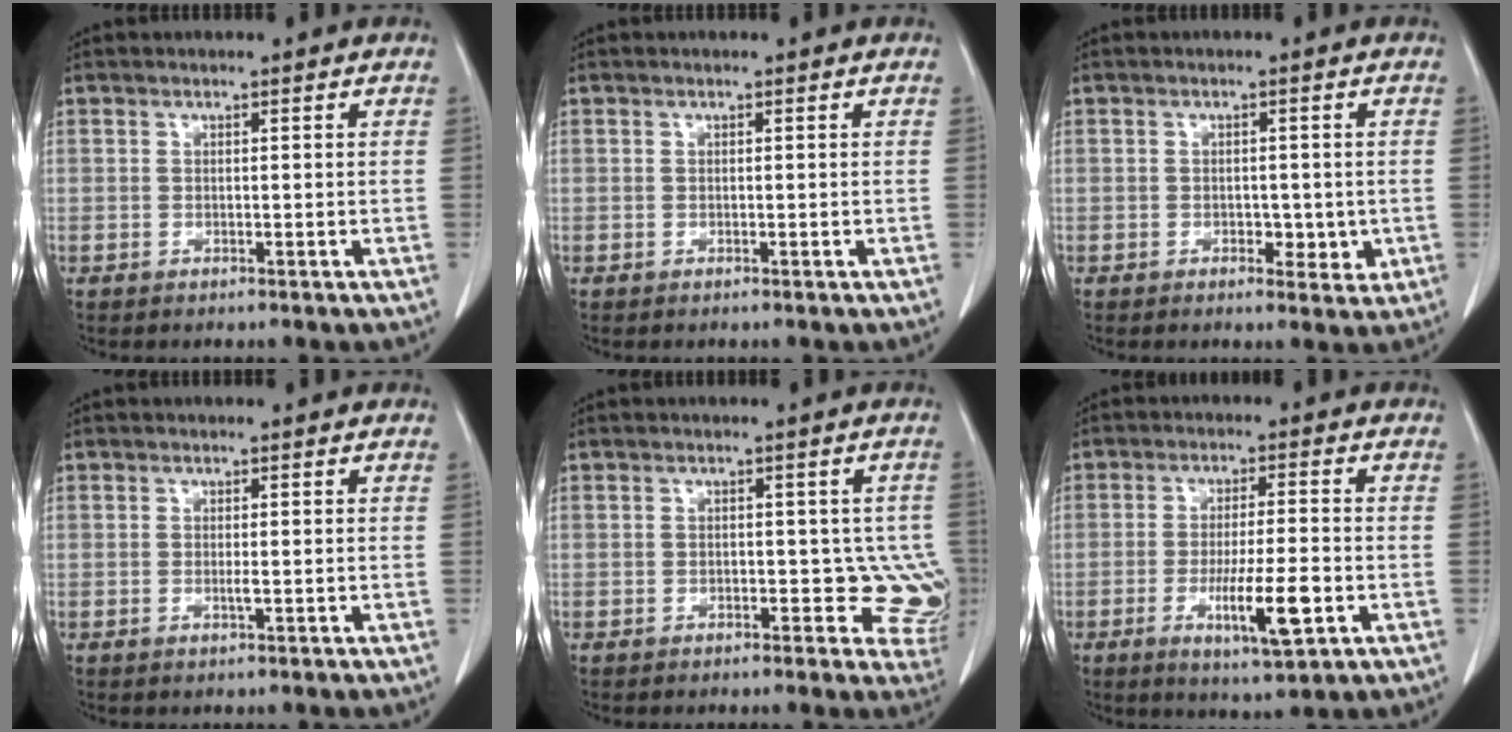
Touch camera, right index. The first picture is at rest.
{"total": 0.0}
{"total": 3.4, "force": [-0.8, 2.1, 2.6], "torque": [-0.027, 0.002, -0.004]}
{"total": 0.9, "force": [-0.2, 0.0, 0.9], "torque": [-0.020, -0.002, -0.004]}
{"total": 5.7, "force": [-1.2, 3.6, 4.3], "torque": [-0.015, 0.010, -0.014]}
{"total": 11.4, "force": [-3.8, 1.1, 10.7], "torque": [-0.184, -0.017, -0.060]}